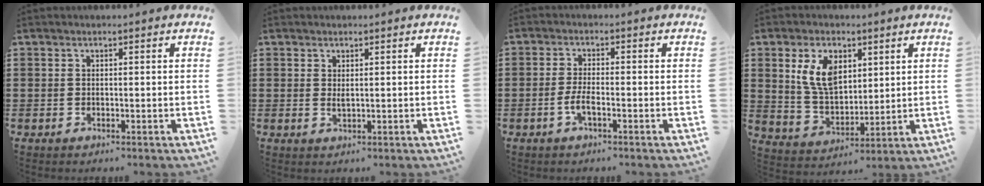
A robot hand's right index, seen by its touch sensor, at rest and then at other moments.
{"total": 1.2, "force": [0.6, 0.2, 1.0], "torque": [-0.020, 0.000, 0.011]}
{"total": 2.8, "force": [-1.3, 0.6, 2.4], "torque": [-0.056, -0.003, -0.029]}
{"total": 8.5, "force": [3.2, 5.0, 6.1], "torque": [-0.141, 0.012, 0.058]}